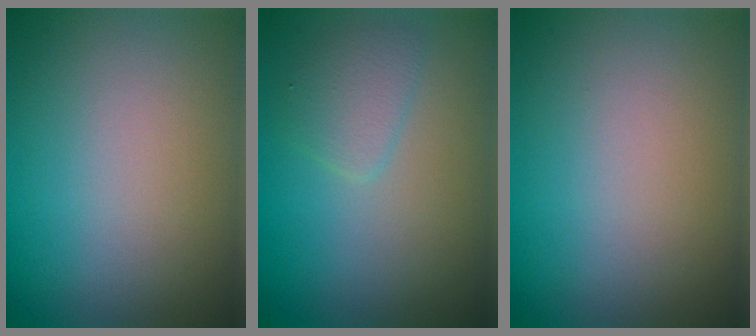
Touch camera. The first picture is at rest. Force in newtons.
{"total": 1.9, "press": 1.9, "slide": 0.0}
{"total": 0.0}